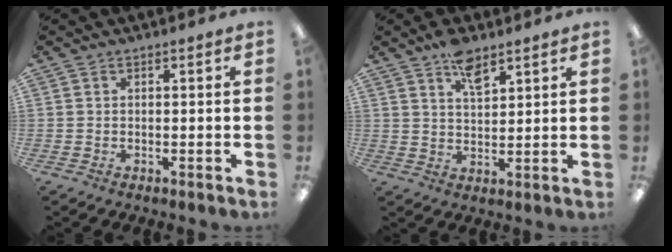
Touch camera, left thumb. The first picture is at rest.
{"total": 6.7, "force": [4.7, 2.9, 3.9], "torque": [-0.063, -0.020, 0.081]}